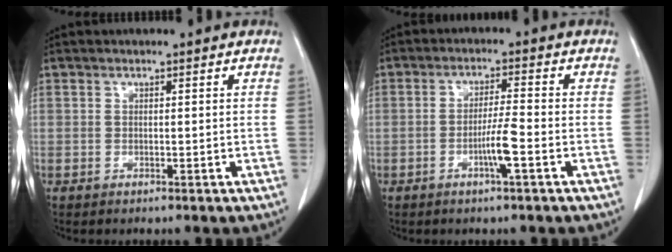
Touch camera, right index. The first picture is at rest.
{"total": 4.5, "force": [-1.7, -0.3, 4.1], "torque": [-0.079, -0.004, -0.034]}